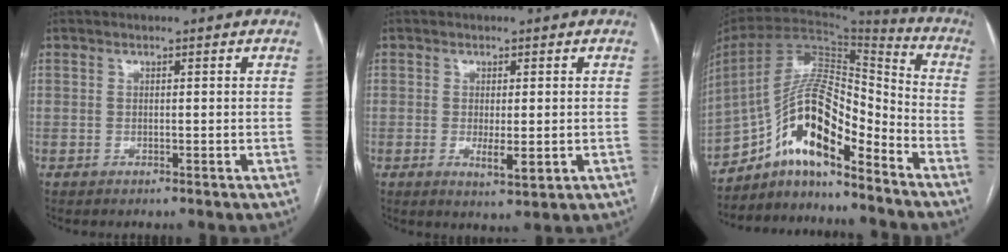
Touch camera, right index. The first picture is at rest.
{"total": 3.8, "force": [-0.8, 1.2, 3.6], "torque": [-0.058, -0.007, -0.007]}
{"total": 15.2, "force": [-10.1, 3.9, 10.7], "torque": [-0.193, 0.035, -0.175]}